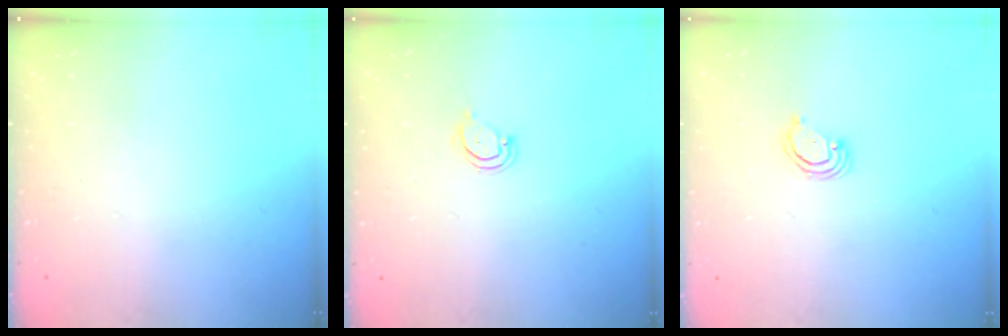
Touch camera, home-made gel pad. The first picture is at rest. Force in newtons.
{"total": 3.7, "press": 3.7, "slide": 0.4}
{"total": 2.8, "press": 2.8, "slide": 0.3}